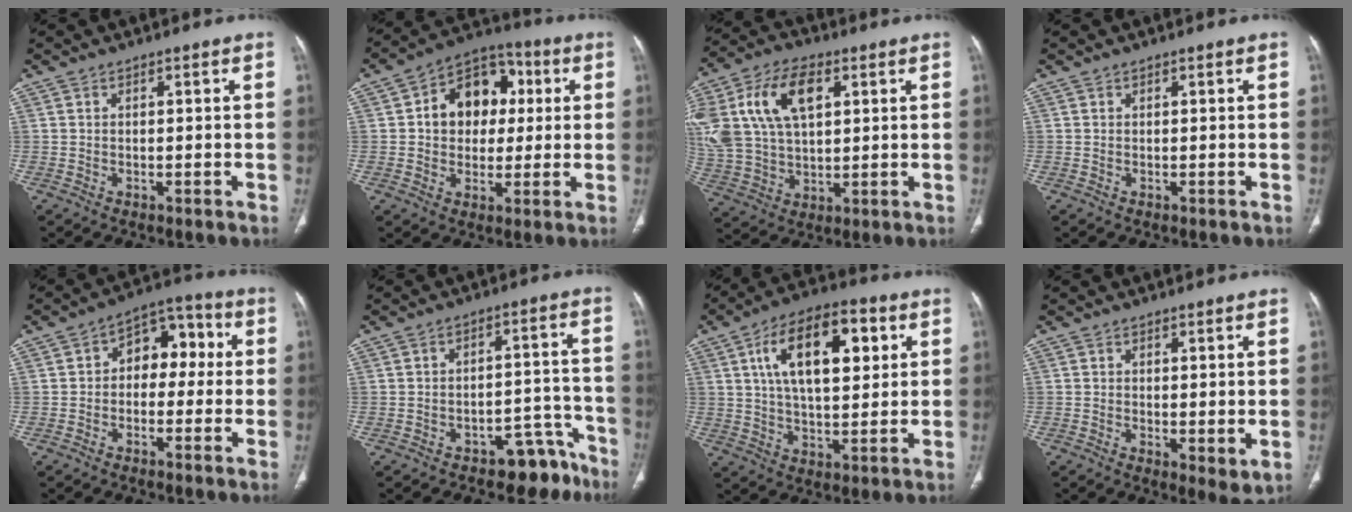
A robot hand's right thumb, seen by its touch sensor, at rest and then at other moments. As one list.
[{"total": 13.6, "force": [2.2, 10.4, 8.5], "torque": [-0.083, 0.018, 0.026]}, {"total": 21.5, "force": [6.7, 13.2, 15.6], "torque": [-0.337, 0.014, 0.126]}, {"total": 0.0}, {"total": 9.5, "force": [0.6, 6.6, 6.9], "torque": [-0.056, 0.036, -0.004]}, {"total": 8.0, "force": [-6.0, 4.5, 2.8], "torque": [0.002, 0.080, -0.082]}, {"total": 17.7, "force": [5.8, 8.6, 14.3], "torque": [-0.210, -0.002, 0.094]}, {"total": 4.2, "force": [0.0, 1.6, 3.9], "torque": [-0.060, -0.018, 0.003]}]